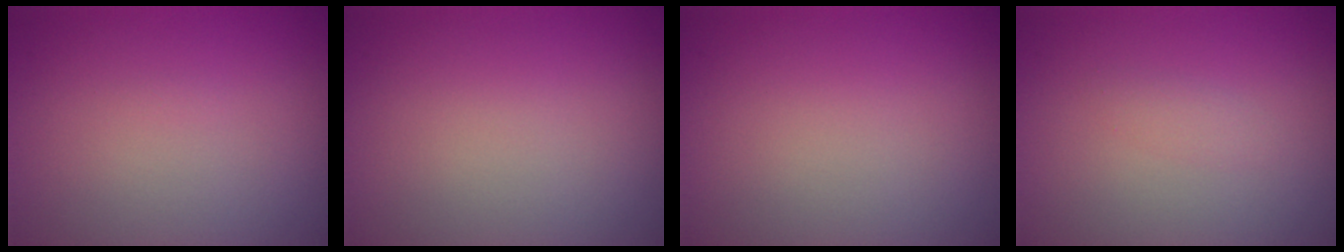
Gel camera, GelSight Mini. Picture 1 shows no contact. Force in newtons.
{"total": 0.0}
{"total": 0.0}
{"total": 0.8, "press": 0.8, "slide": 0.0}